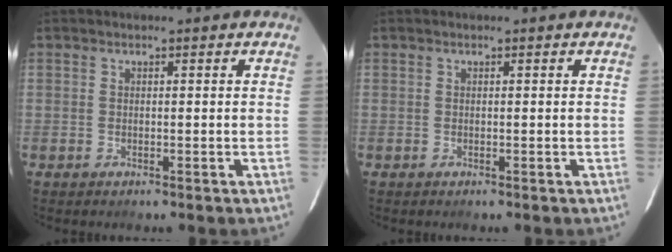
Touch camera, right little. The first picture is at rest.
{"total": 0.0}